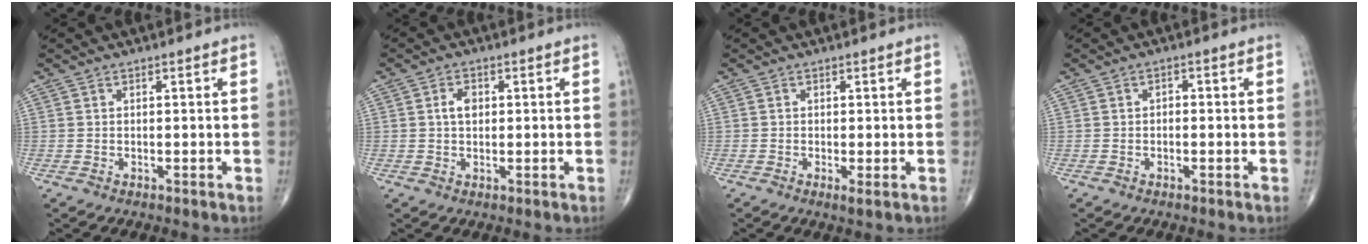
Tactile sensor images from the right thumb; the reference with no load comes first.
{"total": 3.0, "force": [0.5, 1.9, 2.2], "torque": [-0.037, 0.003, 0.009]}
{"total": 1.3, "force": [-0.3, 0.2, 1.3], "torque": [-0.028, -0.007, -0.008]}
{"total": 1.1, "force": [-0.2, 0.8, 0.8], "torque": [-0.002, 0.005, -0.008]}